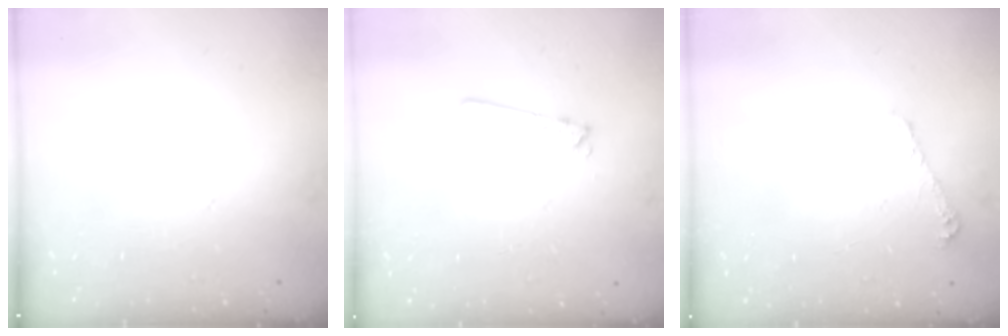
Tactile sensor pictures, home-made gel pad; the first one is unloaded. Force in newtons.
{"total": 2.0, "press": 2.0, "slide": 0.1}
{"total": 5.3, "press": 5.2, "slide": 0.8}